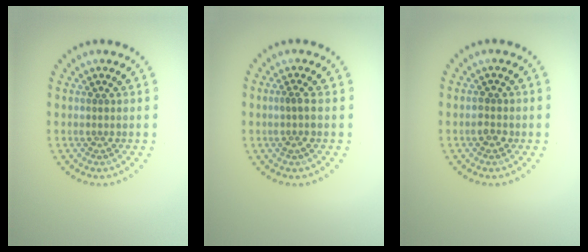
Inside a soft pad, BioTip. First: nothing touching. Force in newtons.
{"total": 1.2, "press": 1.0, "slide": 0.7}
{"total": 1.4, "press": 1.4, "slide": 0.2}